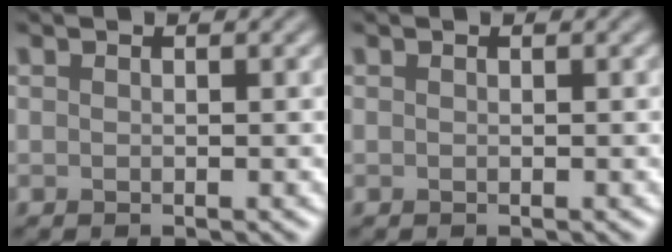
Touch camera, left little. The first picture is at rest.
{"total": 0.0}